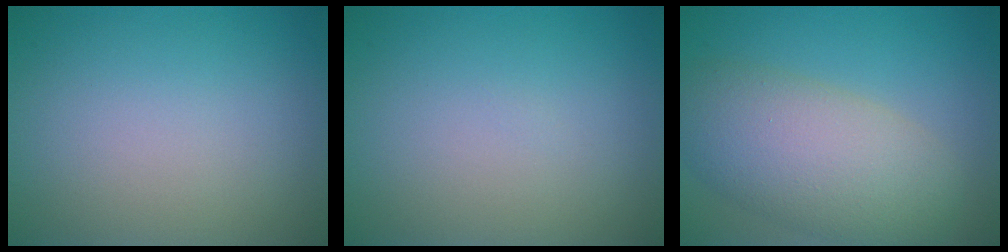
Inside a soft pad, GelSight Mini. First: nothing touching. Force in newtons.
{"total": 0.0}
{"total": 7.9, "press": 7.9, "slide": 0.3}